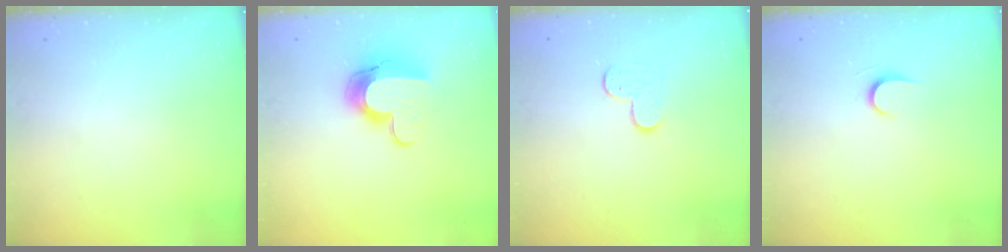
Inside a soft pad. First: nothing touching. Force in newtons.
{"total": 11.9, "press": 11.9, "slide": 0.6}
{"total": 4.7, "press": 4.7, "slide": 0.5}
{"total": 4.9, "press": 4.8, "slide": 0.5}